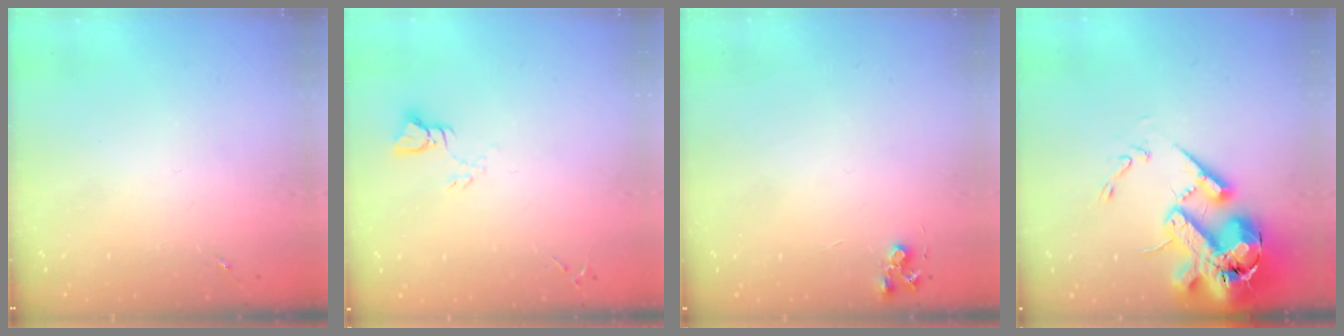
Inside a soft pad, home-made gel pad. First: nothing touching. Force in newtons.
{"total": 2.8, "press": 2.8, "slide": 0.2}
{"total": 4.6, "press": 4.5, "slide": 0.7}
{"total": 20.8, "press": 20.5, "slide": 3.5}